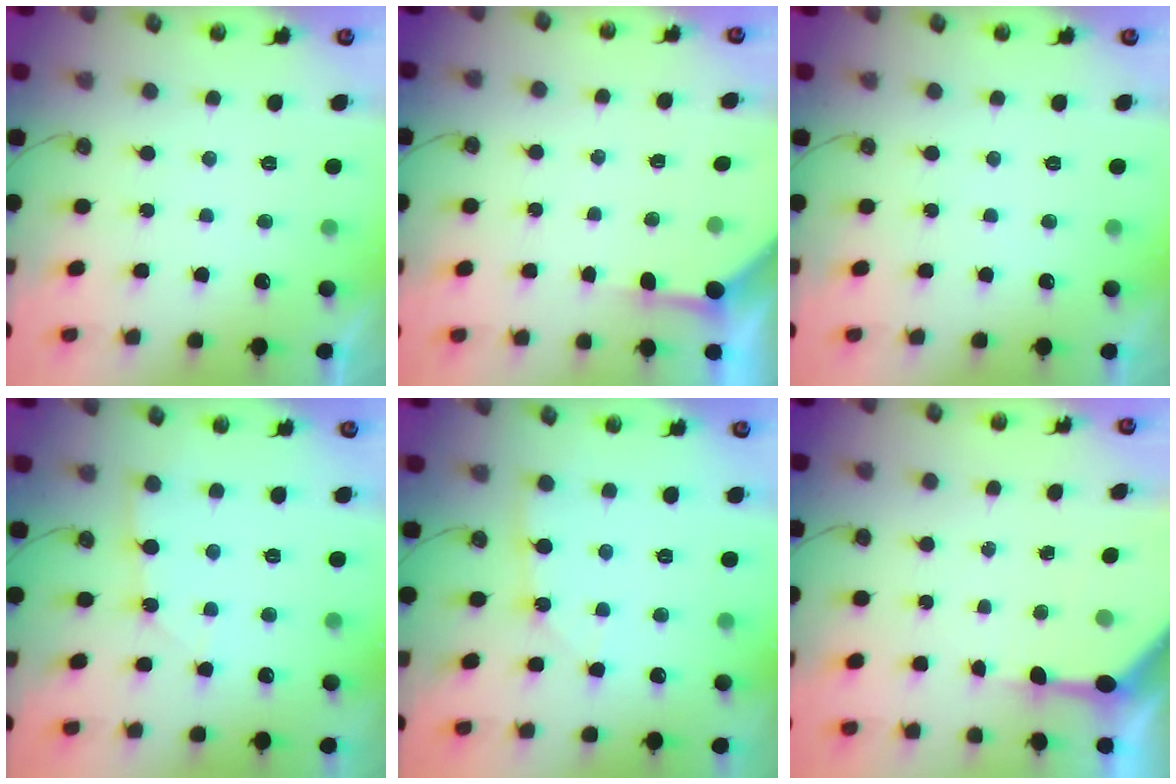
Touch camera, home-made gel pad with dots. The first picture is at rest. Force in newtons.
{"total": 3.7, "press": 3.7, "slide": 0.4}
{"total": 0.0}
{"total": 3.0, "press": 3.0, "slide": 0.3}
{"total": 3.4, "press": 3.3, "slide": 0.3}
{"total": 6.2, "press": 6.1, "slide": 0.7}